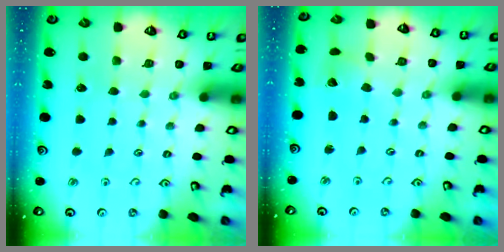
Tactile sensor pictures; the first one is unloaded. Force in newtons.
{"total": 2.2, "press": 2.2, "slide": 0.3}